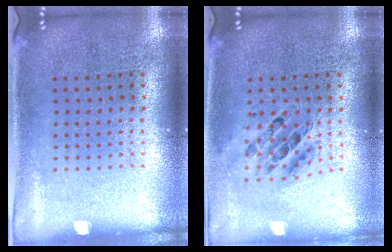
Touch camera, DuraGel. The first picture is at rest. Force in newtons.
{"total": 0.7, "press": 0.7, "slide": 0.1}